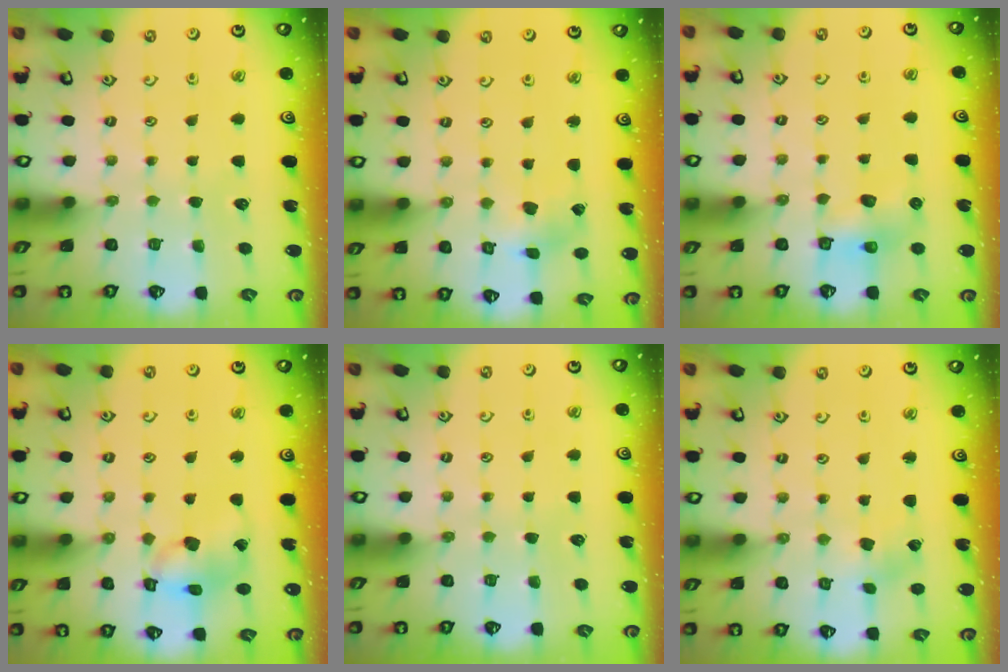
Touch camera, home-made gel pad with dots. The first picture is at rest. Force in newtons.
{"total": 2.3, "press": 2.3, "slide": 0.5}
{"total": 6.4, "press": 6.3, "slide": 0.4}
{"total": 12.4, "press": 12.2, "slide": 1.7}
{"total": 0.0}
{"total": 1.9, "press": 1.9, "slide": 0.2}